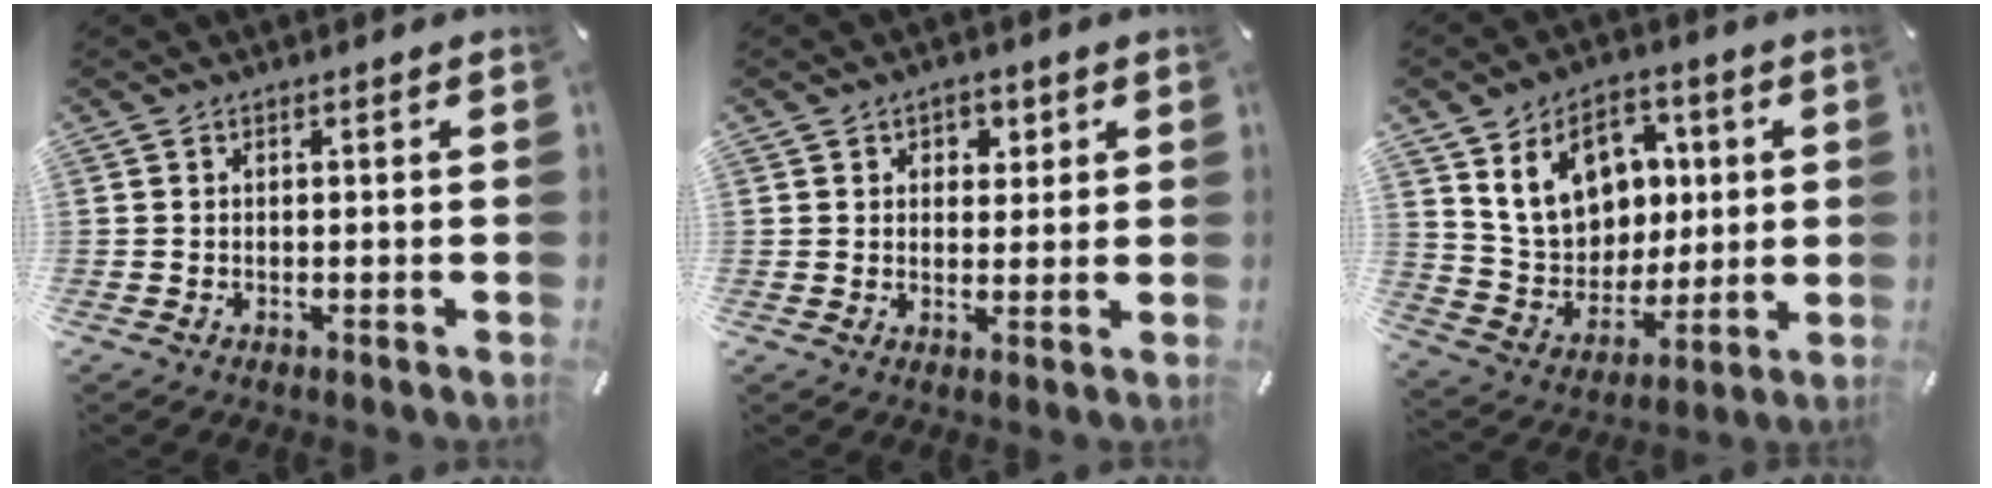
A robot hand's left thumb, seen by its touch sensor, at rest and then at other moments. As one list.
[{"total": 3.5, "force": [1.4, 3.0, 1.0], "torque": [0.004, -0.004, 0.016]}, {"total": 15.5, "force": [5.5, 12.6, 7.2], "torque": [-0.118, -0.009, 0.112]}]